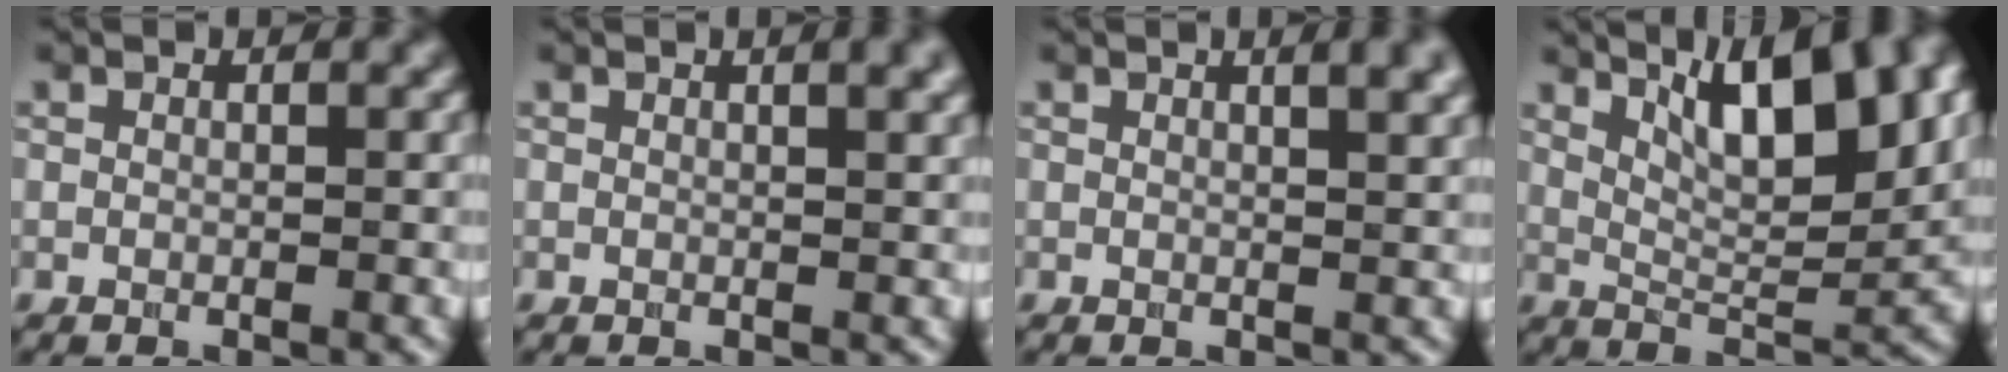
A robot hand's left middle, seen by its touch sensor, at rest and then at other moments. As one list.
[{"total": 3.4, "force": [1.6, 1.3, 2.7], "torque": [-0.015, 0.006, 0.013]}, {"total": 4.7, "force": [2.2, 1.9, 3.8], "torque": [-0.024, 0.020, 0.009]}, {"total": 9.3, "force": [4.6, 2.8, 7.6], "torque": [-0.109, 0.003, 0.080]}]